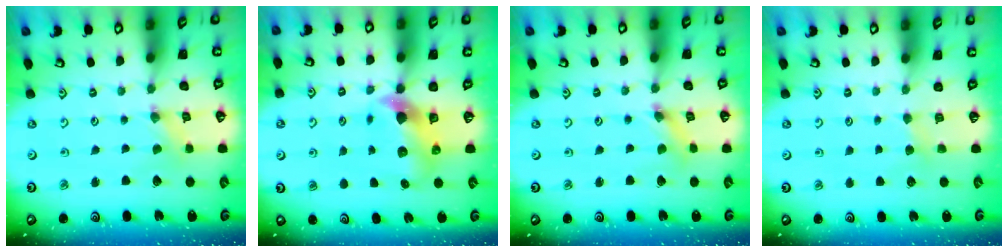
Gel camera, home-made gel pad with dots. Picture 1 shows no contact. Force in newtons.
{"total": 7.4, "press": 7.3, "slide": 1.0}
{"total": 2.5, "press": 2.5, "slide": 0.1}
{"total": 2.3, "press": 2.2, "slide": 0.4}